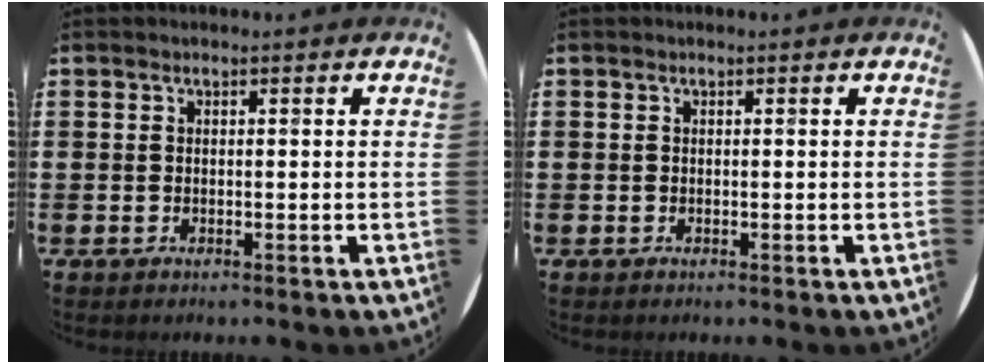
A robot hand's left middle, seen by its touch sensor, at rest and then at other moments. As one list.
[{"total": 0.0}]